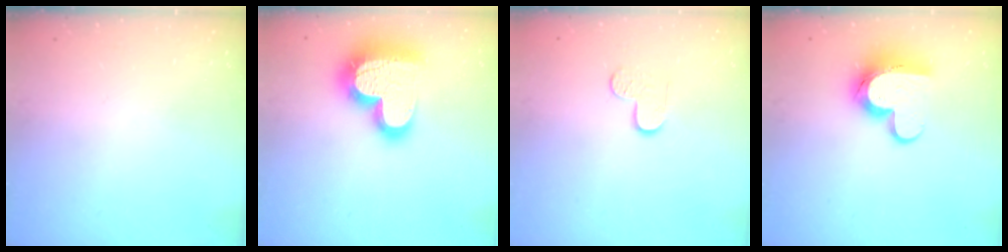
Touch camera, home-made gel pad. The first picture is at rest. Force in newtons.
{"total": 23.3, "press": 23.2, "slide": 1.9}
{"total": 4.8, "press": 4.7, "slide": 0.5}
{"total": 12.4, "press": 12.3, "slide": 1.0}